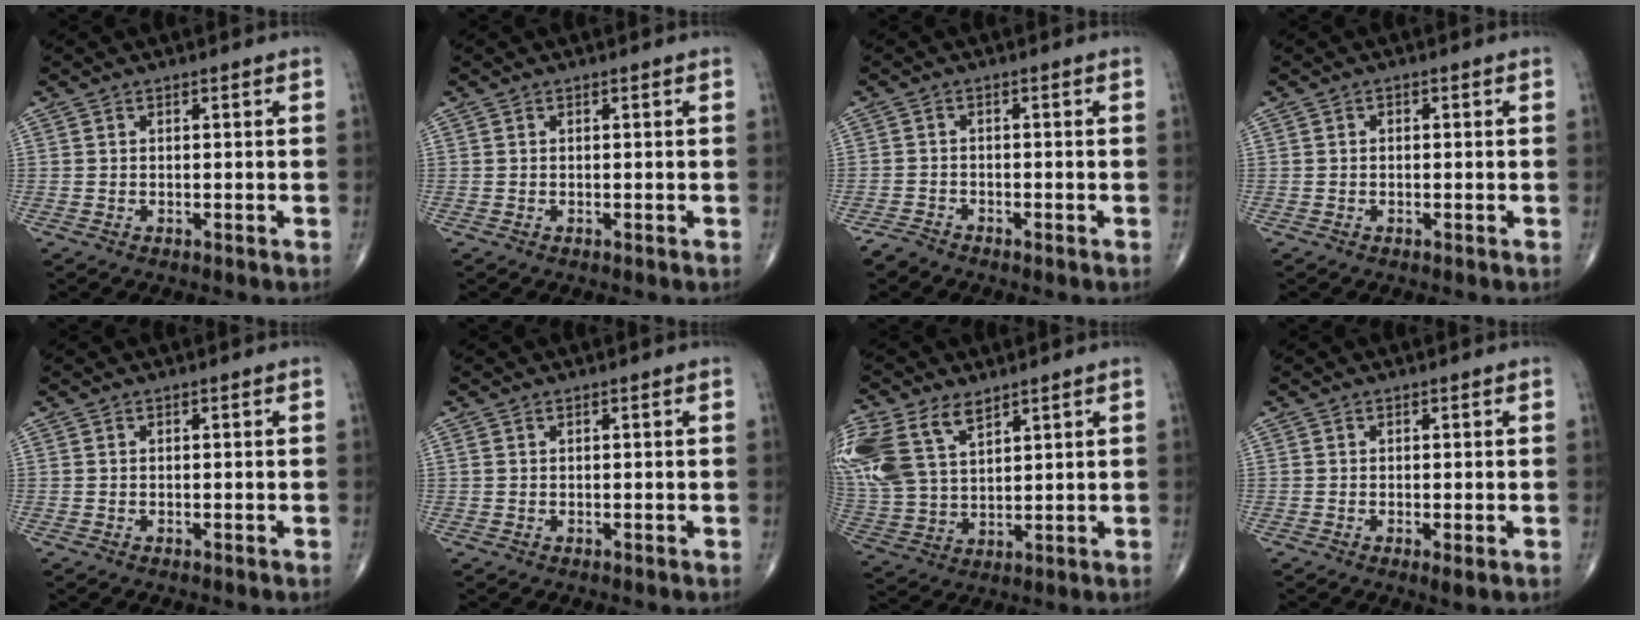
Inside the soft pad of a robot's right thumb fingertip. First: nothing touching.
{"total": 0.0}
{"total": 1.9, "force": [-1.8, 0.6, -0.1], "torque": [-0.001, -0.002, -0.039]}
{"total": 0.7, "force": [0.0, 0.5, 0.5], "torque": [-0.006, 0.003, -0.001]}
{"total": 0.0}
{"total": 0.5, "force": [0.3, 0.2, 0.4], "torque": [-0.011, 0.010, 0.008]}
{"total": 17.7, "force": [9.1, 10.5, 11.1], "torque": [-0.267, -0.002, 0.185]}
{"total": 1.4, "force": [-0.3, 0.2, 1.3], "torque": [-0.026, -0.007, -0.008]}